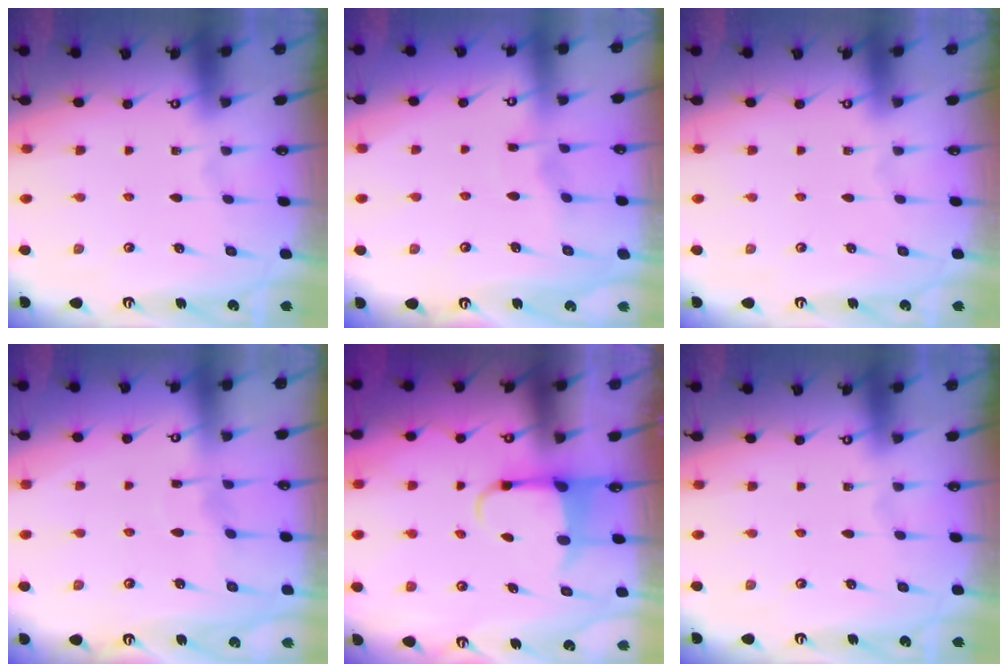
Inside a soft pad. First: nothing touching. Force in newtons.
{"total": 2.6, "press": 2.6, "slide": 0.2}
{"total": 0.0}
{"total": 3.7, "press": 3.6, "slide": 0.6}
{"total": 3.9, "press": 3.7, "slide": 1.1}
{"total": 0.0}